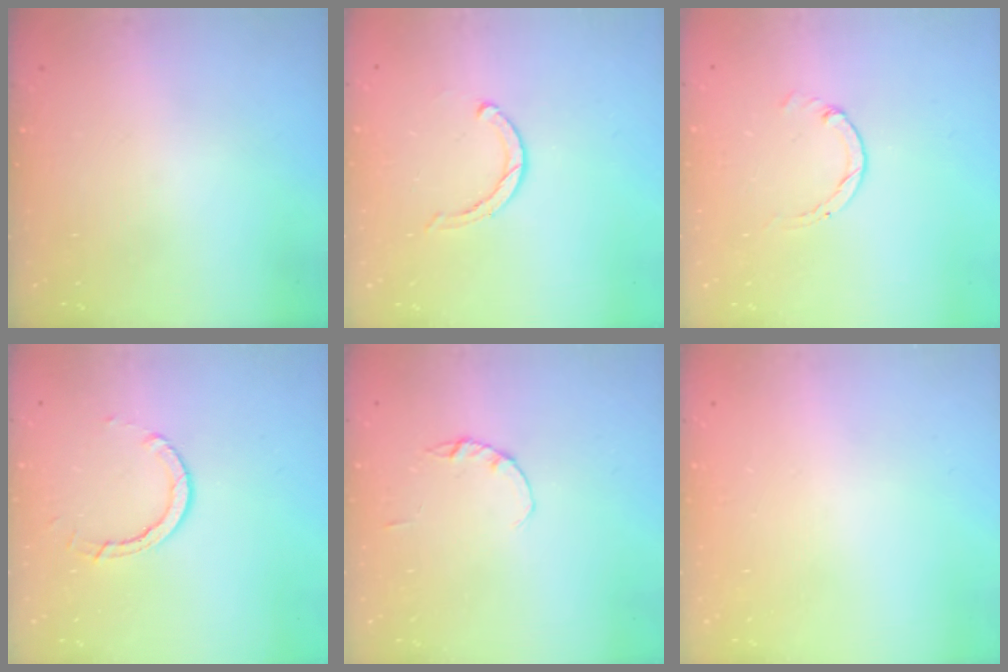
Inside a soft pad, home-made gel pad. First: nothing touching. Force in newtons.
{"total": 3.5, "press": 3.5, "slide": 0.3}
{"total": 0.0}
{"total": 5.4, "press": 5.4, "slide": 0.5}
{"total": 1.4, "press": 1.3, "slide": 0.3}
{"total": 2.7, "press": 2.7, "slide": 0.2}